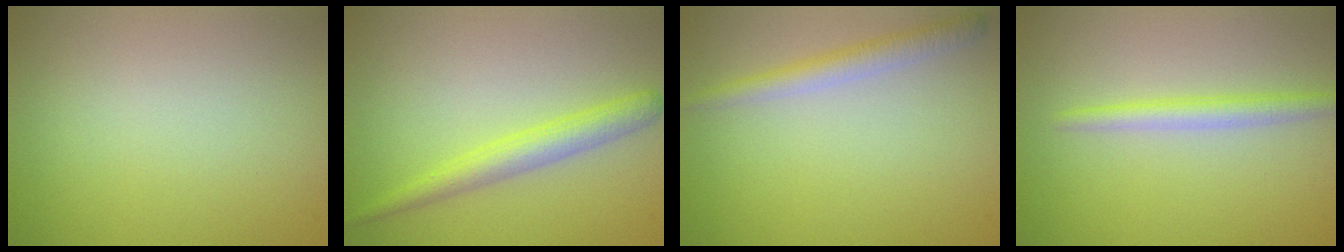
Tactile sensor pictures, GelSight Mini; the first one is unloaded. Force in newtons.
{"total": 2.8, "press": 2.8, "slide": 0.1}
{"total": 2.3, "press": 2.3, "slide": 0.1}
{"total": 2.1, "press": 2.1, "slide": 0.1}